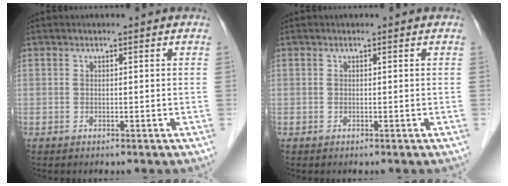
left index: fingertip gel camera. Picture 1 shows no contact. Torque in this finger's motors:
{"motor_torque": [-0.03, 0.01, 0.00, -0.01]}